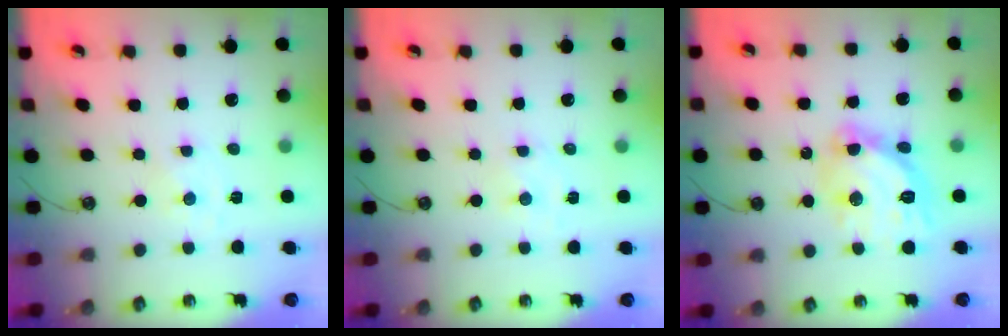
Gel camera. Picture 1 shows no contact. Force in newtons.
{"total": 1.0, "press": 0.9, "slide": 0.2}
{"total": 15.7, "press": 15.6, "slide": 1.4}